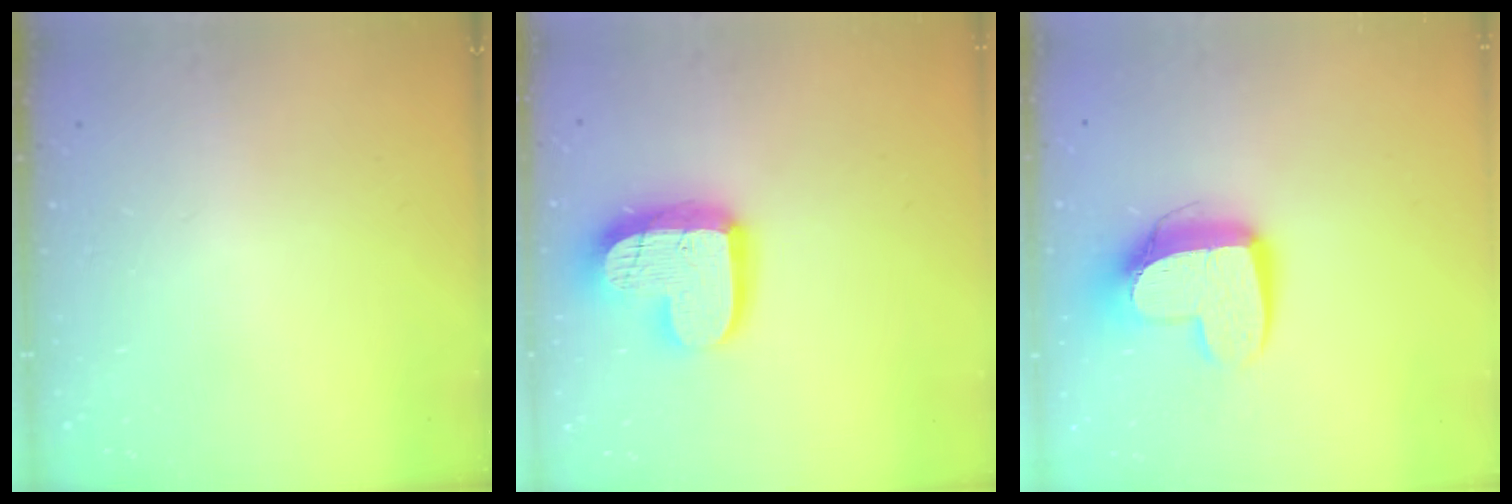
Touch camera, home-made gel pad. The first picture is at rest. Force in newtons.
{"total": 17.4, "press": 17.4, "slide": 1.7}
{"total": 12.2, "press": 12.1, "slide": 0.8}